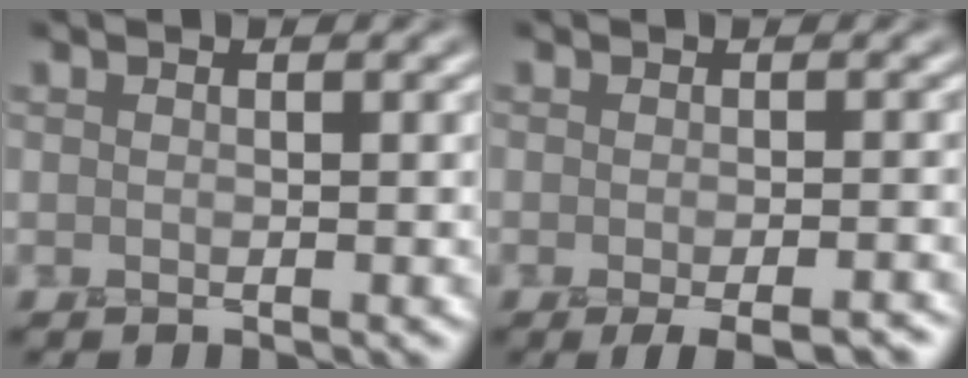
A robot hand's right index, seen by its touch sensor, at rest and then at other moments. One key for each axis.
{"total": 3.9, "fx": -2.7, "fy": 0.9, "fz": 2.7, "tx": -0.036, "ty": -0.006, "tz": -0.036}